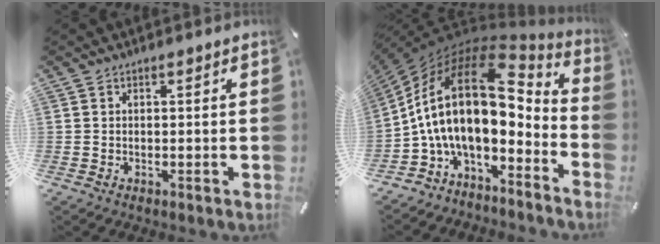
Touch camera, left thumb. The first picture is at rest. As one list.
[{"total": 24.0, "force": [1.8, 13.0, 20.1], "torque": [-0.410, -0.028, 0.033]}]